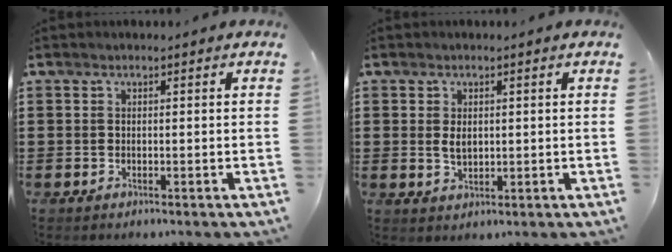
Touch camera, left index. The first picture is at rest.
{"total": 2.3, "force": [0.4, 1.4, 1.8], "torque": [-0.038, 0.004, 0.006]}